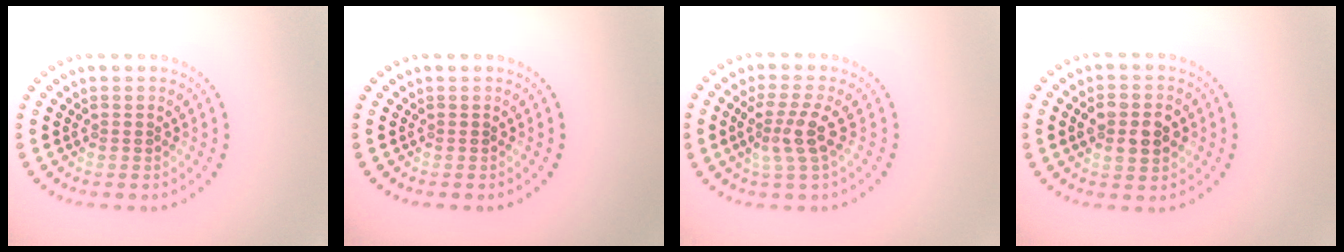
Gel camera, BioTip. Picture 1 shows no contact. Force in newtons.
{"total": 0.0}
{"total": 3.0, "press": 2.4, "slide": 1.9}
{"total": 3.7, "press": 3.7, "slide": 0.0}